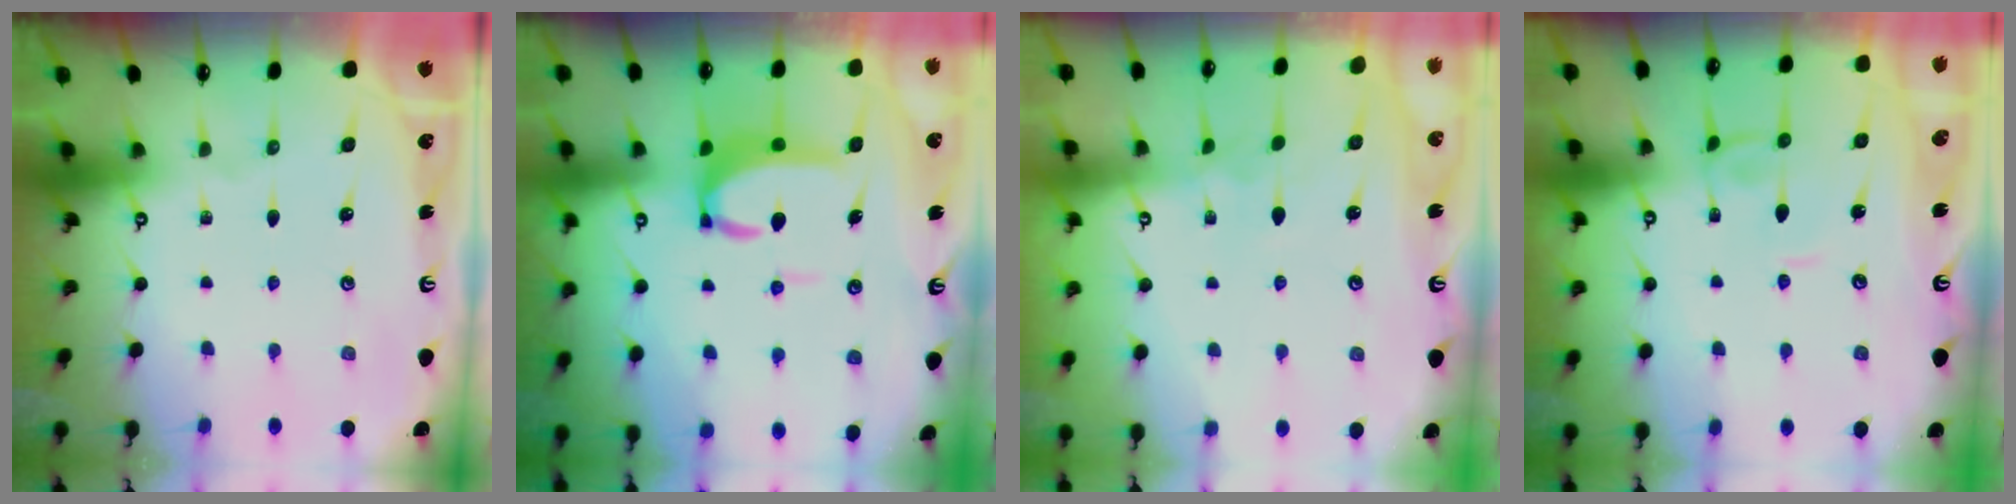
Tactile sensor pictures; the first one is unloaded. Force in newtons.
{"total": 6.6, "press": 6.5, "slide": 0.9}
{"total": 5.8, "press": 5.8, "slide": 0.1}
{"total": 0.6, "press": 0.5, "slide": 0.2}